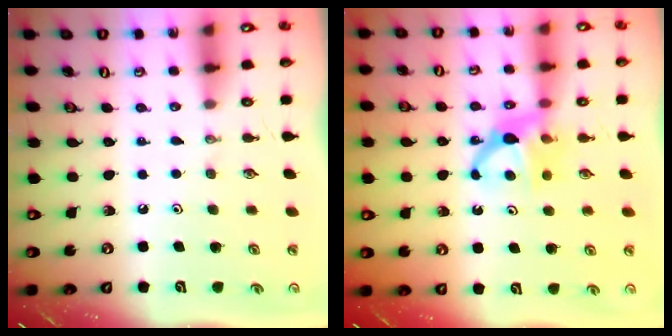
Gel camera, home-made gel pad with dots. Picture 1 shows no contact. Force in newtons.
{"total": 6.0, "press": 5.9, "slide": 0.9}